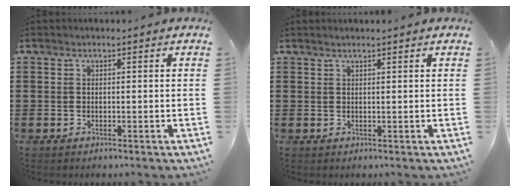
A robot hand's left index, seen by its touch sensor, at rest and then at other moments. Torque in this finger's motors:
{"motor_torque": [2.14, 0.00, -0.14, 0.01]}